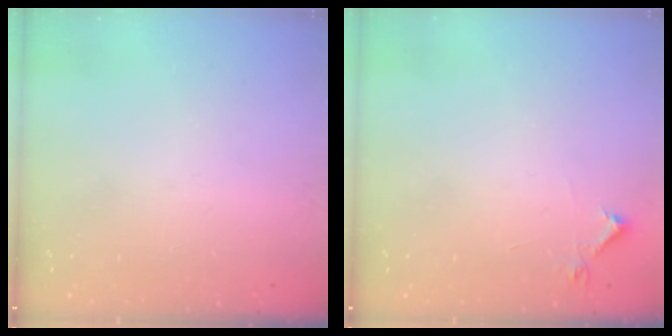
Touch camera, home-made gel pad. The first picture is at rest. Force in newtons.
{"total": 3.9, "press": 3.8, "slide": 0.6}